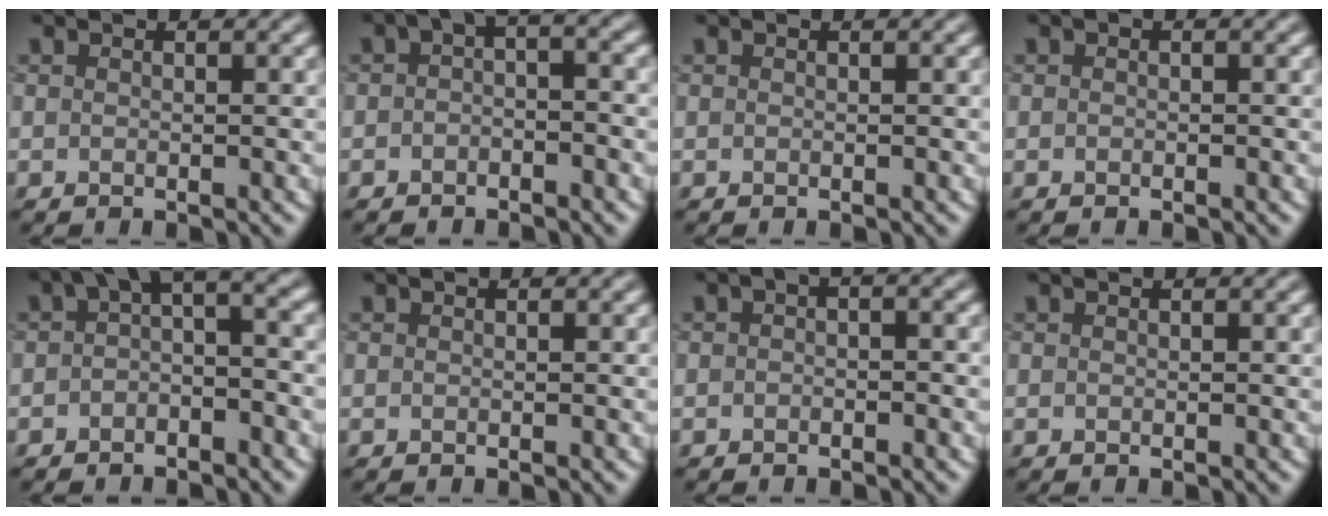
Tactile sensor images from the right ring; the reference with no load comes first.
{"total": 2.0, "force": [-0.5, 1.1, 1.6], "torque": [-0.029, 0.010, -0.014]}
{"total": 0.0}
{"total": 0.0}
{"total": 3.4, "force": [-0.4, 1.7, 2.9], "torque": [-0.038, 0.017, -0.018]}
{"total": 0.0}
{"total": 1.0, "force": [-0.4, 0.5, 0.8], "torque": [-0.016, 0.003, -0.009]}
{"total": 0.0}